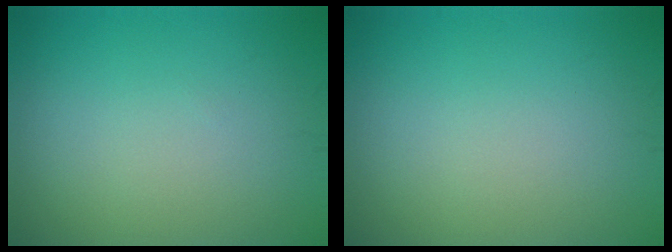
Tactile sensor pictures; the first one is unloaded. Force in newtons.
{"total": 0.0}